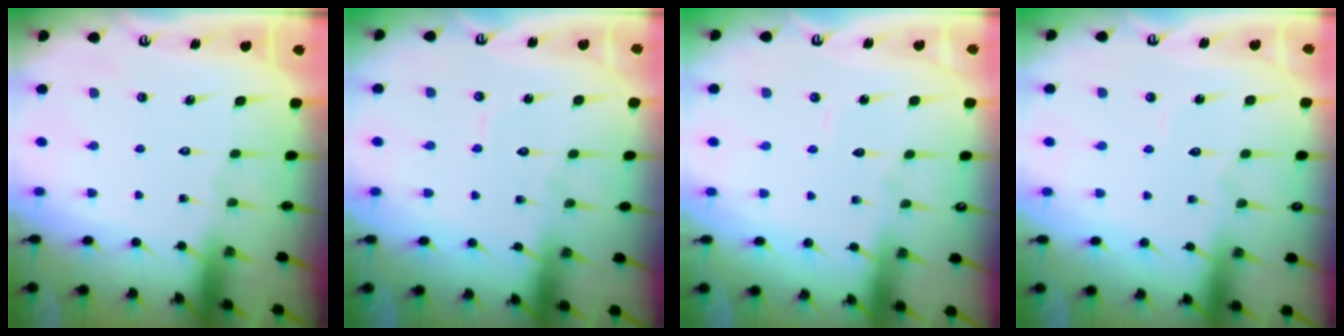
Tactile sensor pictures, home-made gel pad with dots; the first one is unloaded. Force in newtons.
{"total": 3.7, "press": 3.7, "slide": 0.3}
{"total": 3.9, "press": 3.8, "slide": 0.4}
{"total": 2.9, "press": 2.9, "slide": 0.3}